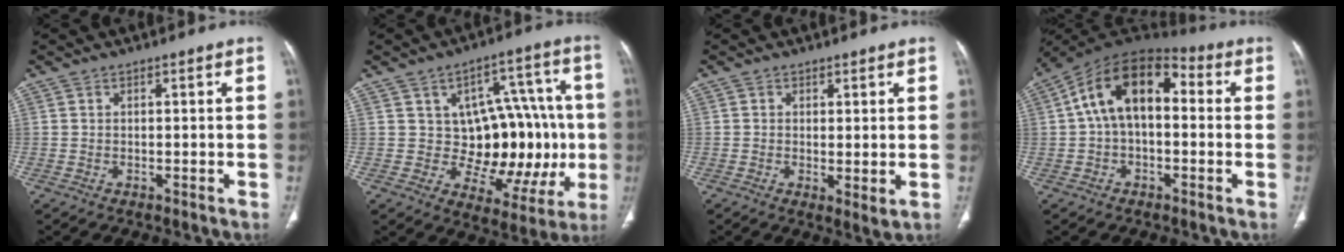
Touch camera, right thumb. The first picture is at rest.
{"total": 19.0, "force": [-0.4, 11.6, 15.1], "torque": [-0.135, 0.019, 0.012]}
{"total": 2.9, "force": [0.1, 1.0, 2.7], "torque": [-0.051, -0.014, 0.002]}
{"total": 14.2, "force": [1.4, 8.5, 11.3], "torque": [-0.175, 0.046, 0.009]}